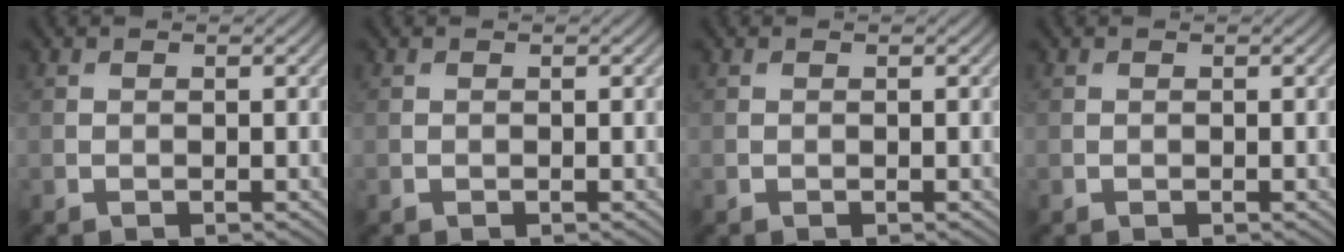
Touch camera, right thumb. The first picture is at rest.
{"total": 0.0}
{"total": 0.0}
{"total": 0.0}